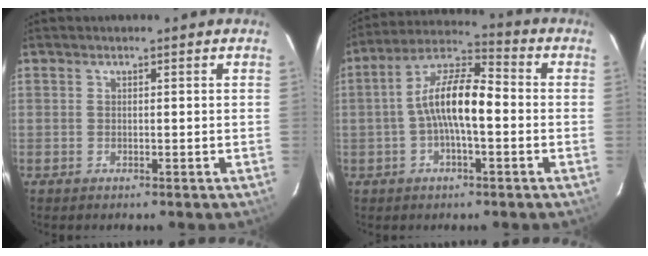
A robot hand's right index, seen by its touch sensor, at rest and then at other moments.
{"total": 10.8, "force": [-1.4, 3.3, 10.2], "torque": [-0.199, 0.022, -0.033]}